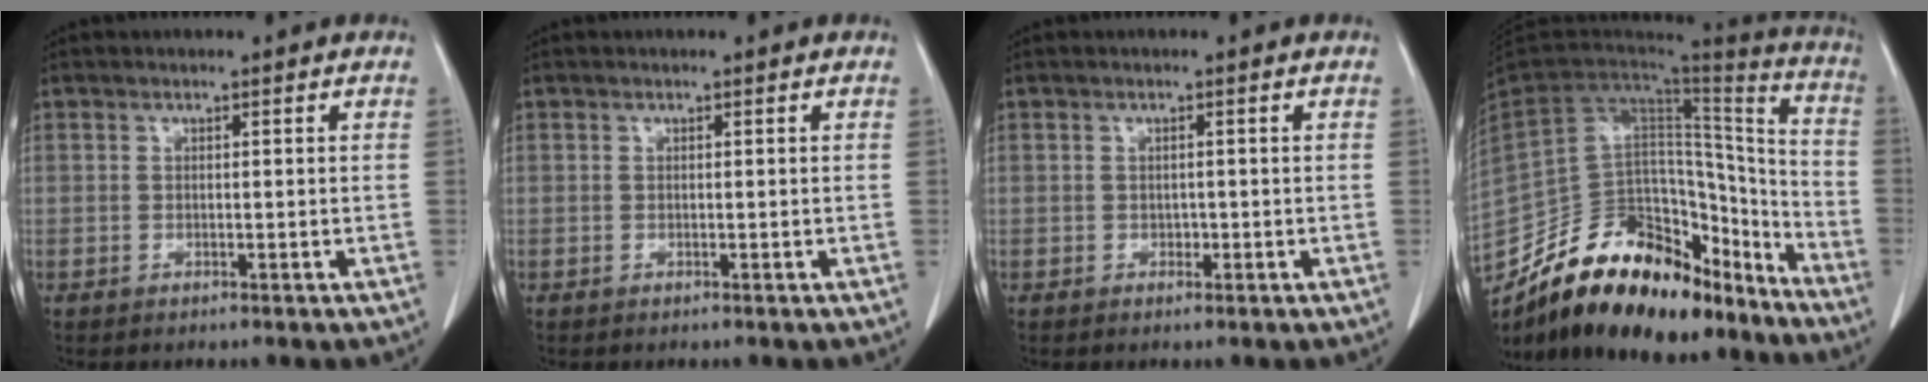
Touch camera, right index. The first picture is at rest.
{"total": 0.0}
{"total": 0.7, "force": [-0.2, 0.6, 0.3], "torque": [-0.005, 0.002, -0.003]}
{"total": 28.4, "force": [-22.8, 10.7, 13.1], "torque": [-0.214, 0.010, -0.358]}